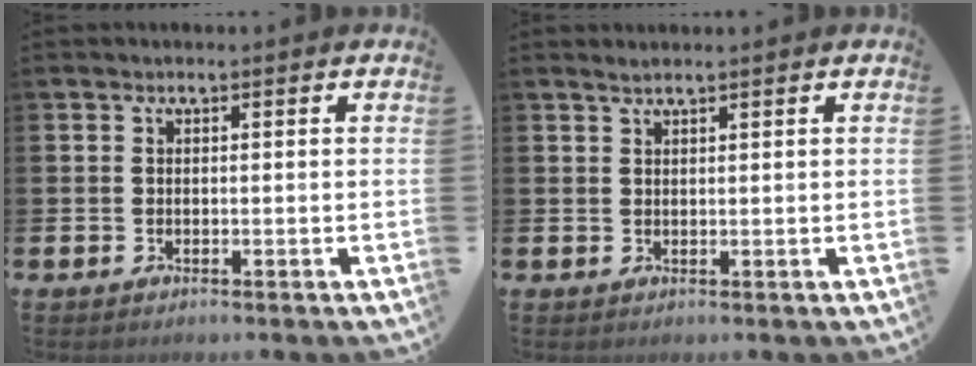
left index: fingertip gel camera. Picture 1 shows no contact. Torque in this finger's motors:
{"motor_torque": [-0.02, -0.35, -0.02, -0.01]}